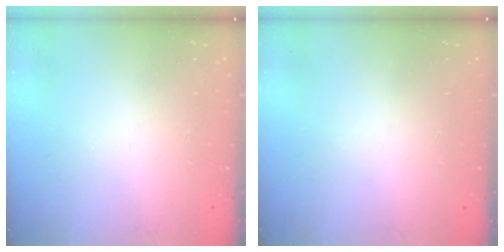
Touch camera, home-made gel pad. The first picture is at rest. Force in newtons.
{"total": 0.0}